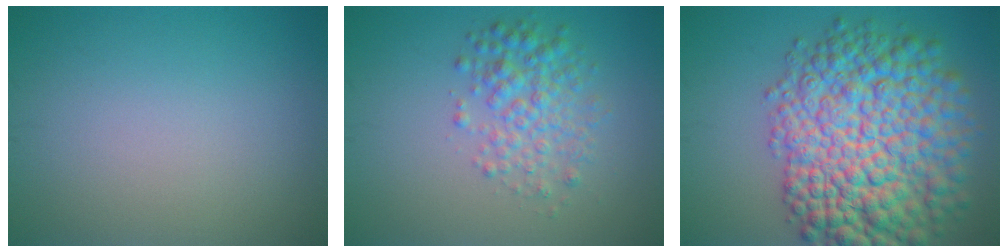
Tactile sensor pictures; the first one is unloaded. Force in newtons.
{"total": 3.7, "press": 3.7, "slide": 0.0}
{"total": 13.8, "press": 13.8, "slide": 0.4}